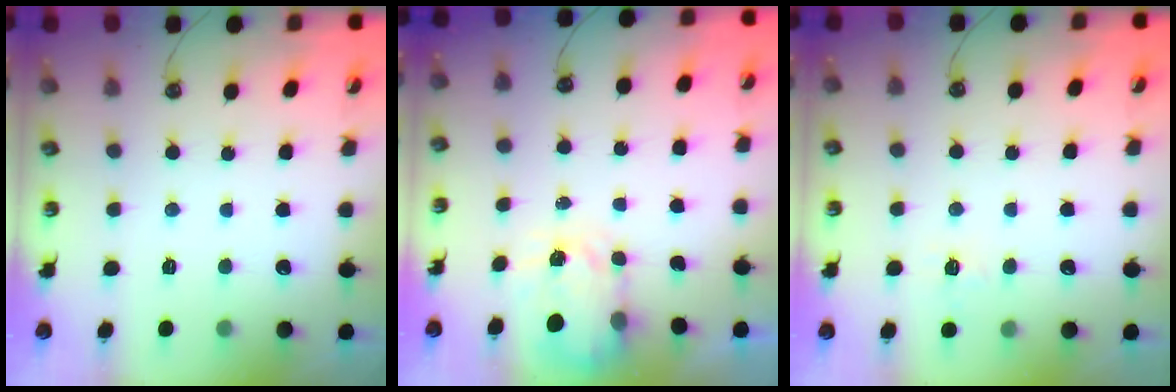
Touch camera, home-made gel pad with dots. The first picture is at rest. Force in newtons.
{"total": 4.0, "press": 3.9, "slide": 0.6}
{"total": 6.3, "press": 6.3, "slide": 0.6}